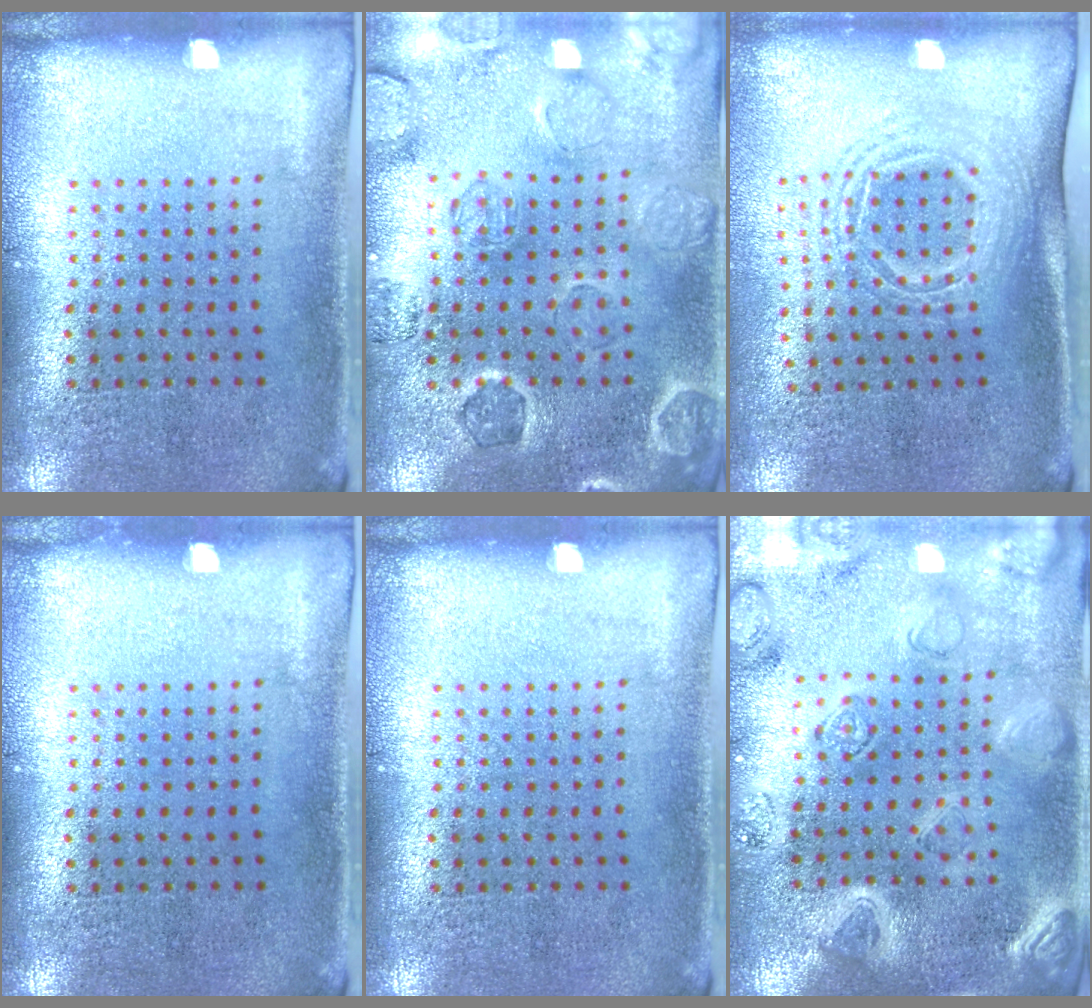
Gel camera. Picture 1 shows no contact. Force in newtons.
{"total": 1.0, "press": 0.9, "slide": 0.3}
{"total": 1.6, "press": 1.3, "slide": 1.0}
{"total": 0.0}
{"total": 0.0}
{"total": 3.4, "press": 3.2, "slide": 1.2}